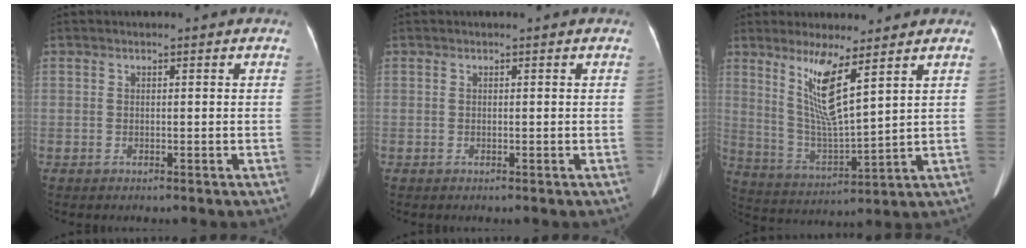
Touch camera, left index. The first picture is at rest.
{"total": 0.0}
{"total": 9.3, "force": [5.1, 0.4, 7.7], "torque": [-0.152, -0.019, 0.103]}